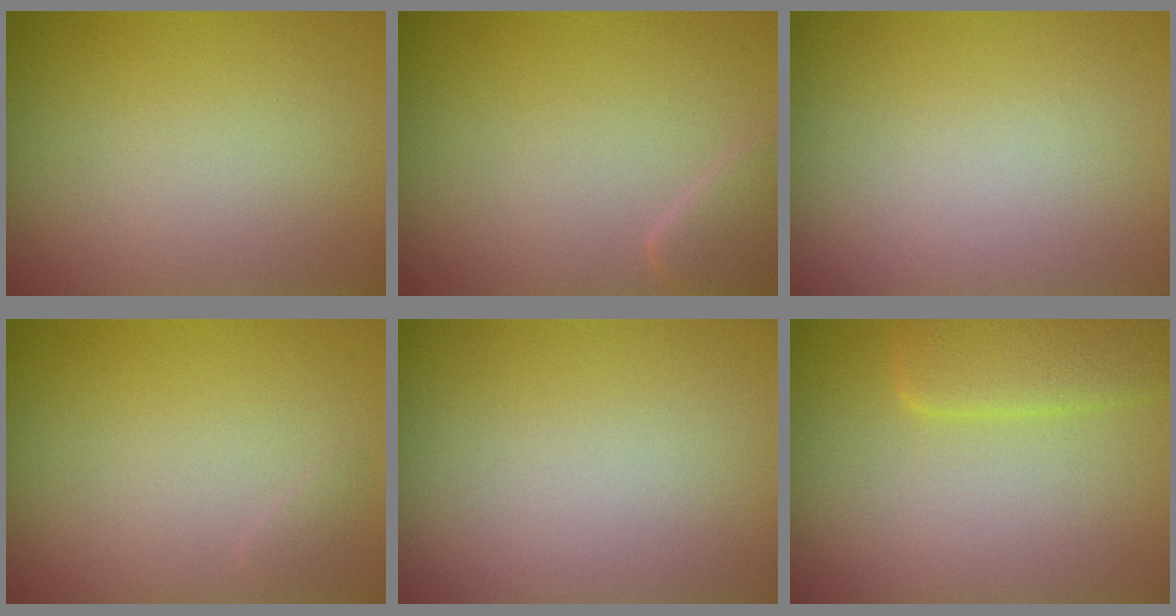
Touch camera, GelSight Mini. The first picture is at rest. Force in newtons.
{"total": 1.9, "press": 1.9, "slide": 0.1}
{"total": 0.0}
{"total": 0.5, "press": 0.5, "slide": 0.0}
{"total": 0.0}
{"total": 3.3, "press": 3.3, "slide": 0.2}